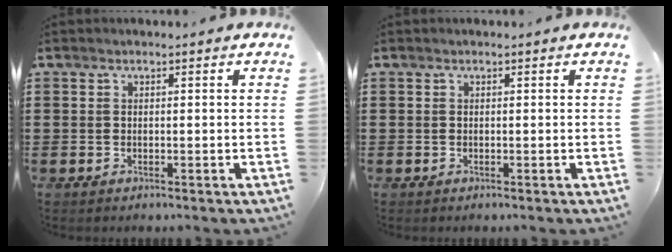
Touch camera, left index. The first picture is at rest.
{"total": 0.0}